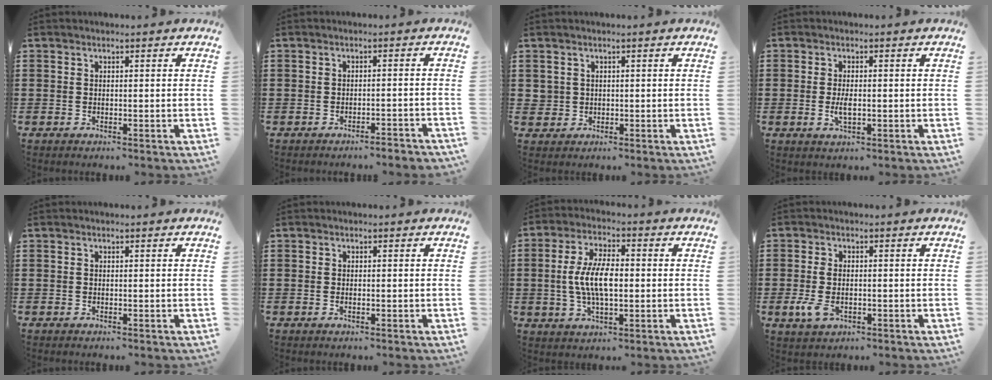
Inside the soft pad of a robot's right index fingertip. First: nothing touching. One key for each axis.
{"total": 1.8, "fx": -1.7, "fy": -0.2, "fz": 0.6, "tx": -0.013, "ty": -0.002, "tz": -0.034}
{"total": 1.5, "fx": 0.4, "fy": 1.4, "fz": 0.1, "tx": -0.008, "ty": 0.008, "tz": 0.006}
{"total": 2.8, "fx": -0.3, "fy": 1.1, "fz": 2.6, "tx": -0.054, "ty": -0.003, "tz": -0.007}
{"total": 0.0}
{"total": 0.6, "fx": -0.1, "fy": 0.3, "fz": 0.5, "tx": -0.011, "ty": -0.002, "tz": -0.001}
{"total": 8.1, "fx": -0.3, "fy": 3.3, "fz": 7.4, "tx": -0.162, "ty": -0.002, "tz": -0.011}
{"total": 4.0, "fx": -1.0, "fy": 2.3, "fz": 3.2, "tx": -0.087, "ty": -0.008, "tz": -0.025}